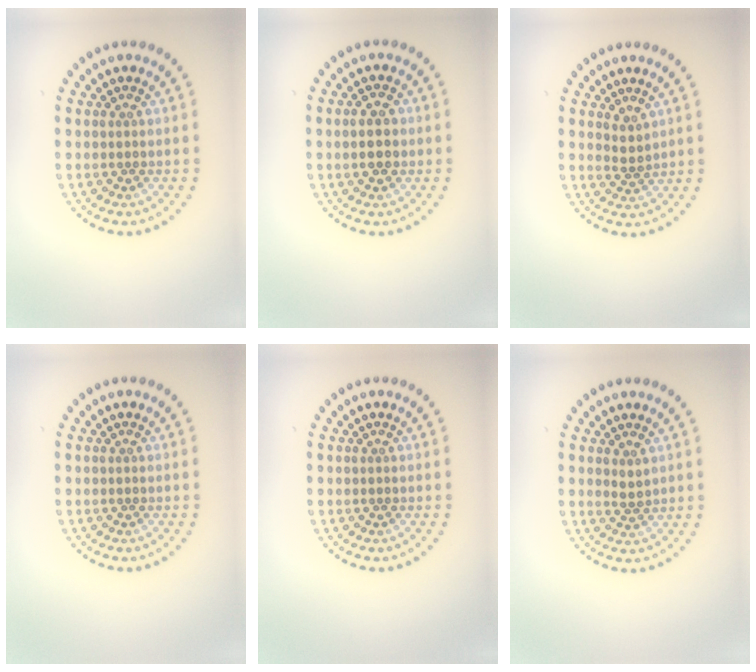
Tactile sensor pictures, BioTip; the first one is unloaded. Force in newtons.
{"total": 2.2, "press": 2.2, "slide": 0.1}
{"total": 1.4, "press": 1.0, "slide": 1.0}
{"total": 0.0}
{"total": 0.0}
{"total": 1.0, "press": 0.9, "slide": 0.6}